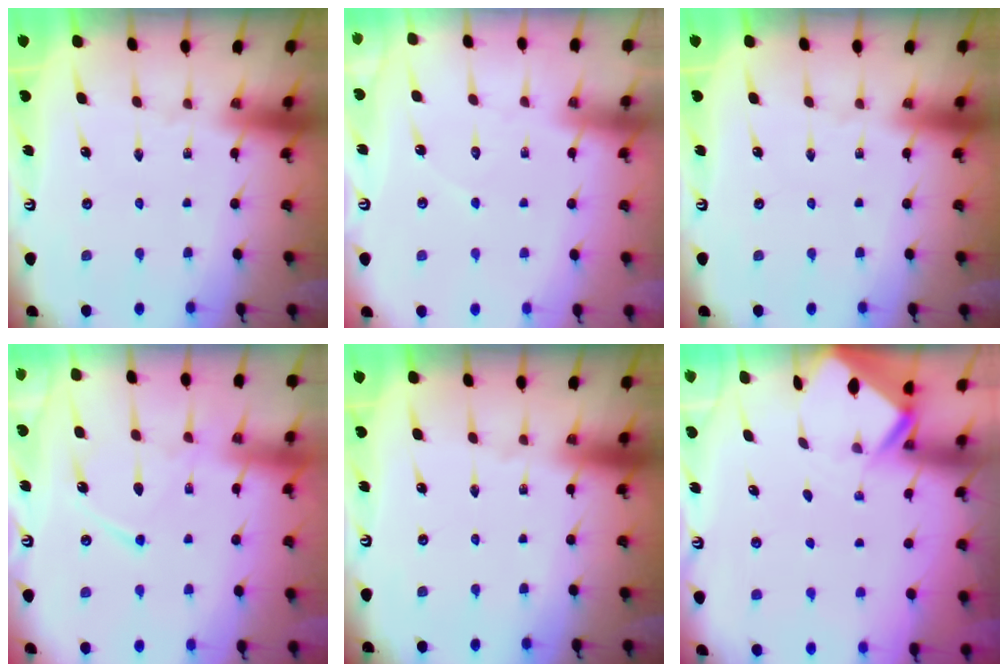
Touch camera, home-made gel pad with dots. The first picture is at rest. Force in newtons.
{"total": 3.7, "press": 3.7, "slide": 0.3}
{"total": 0.0}
{"total": 11.5, "press": 11.4, "slide": 1.0}
{"total": 0.0}
{"total": 2.4, "press": 2.4, "slide": 0.1}